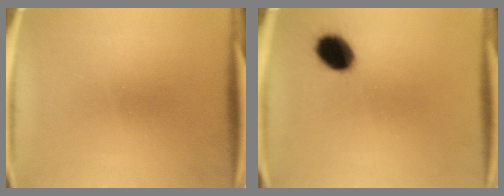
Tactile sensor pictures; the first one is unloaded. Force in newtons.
{"total": 8.8}